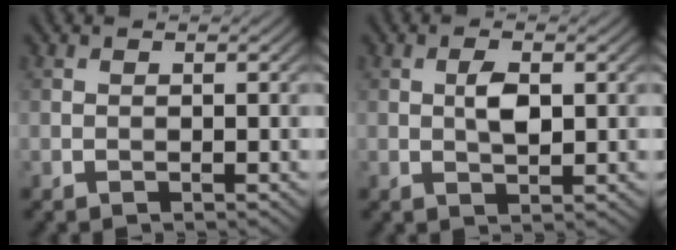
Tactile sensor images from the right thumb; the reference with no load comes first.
{"total": 3.0, "force": [0.4, 1.3, 2.6], "torque": [-0.052, 0.000, 0.007]}